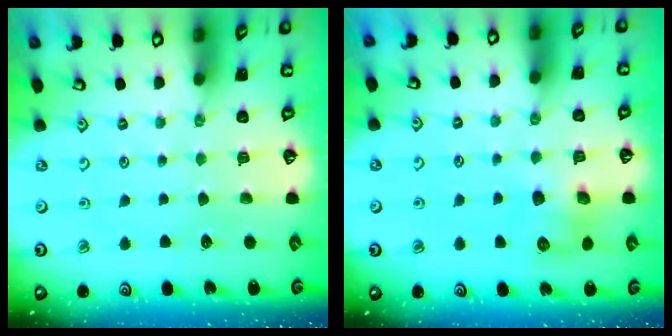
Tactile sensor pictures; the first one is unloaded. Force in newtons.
{"total": 8.3, "press": 8.3, "slide": 0.3}